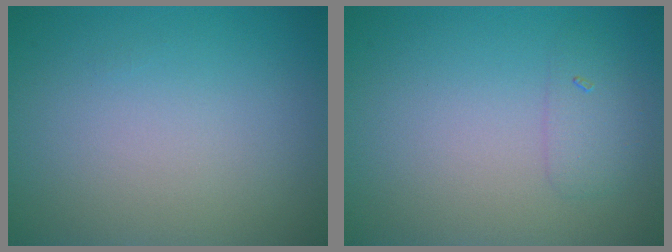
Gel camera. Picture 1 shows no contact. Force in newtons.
{"total": 1.5, "press": 1.5, "slide": 0.0}